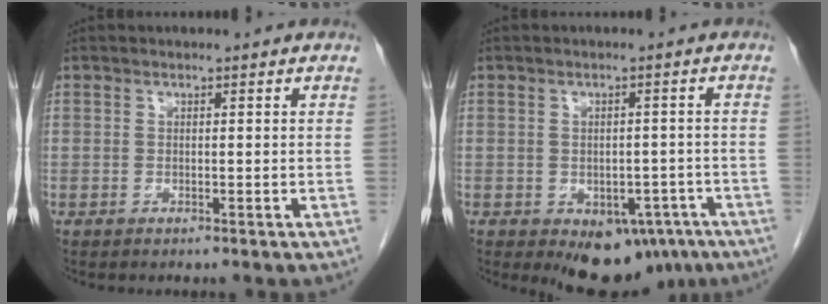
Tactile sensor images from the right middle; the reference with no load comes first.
{"total": 8.9, "force": [-5.2, 5.1, 5.1], "torque": [-0.048, 0.006, -0.062]}